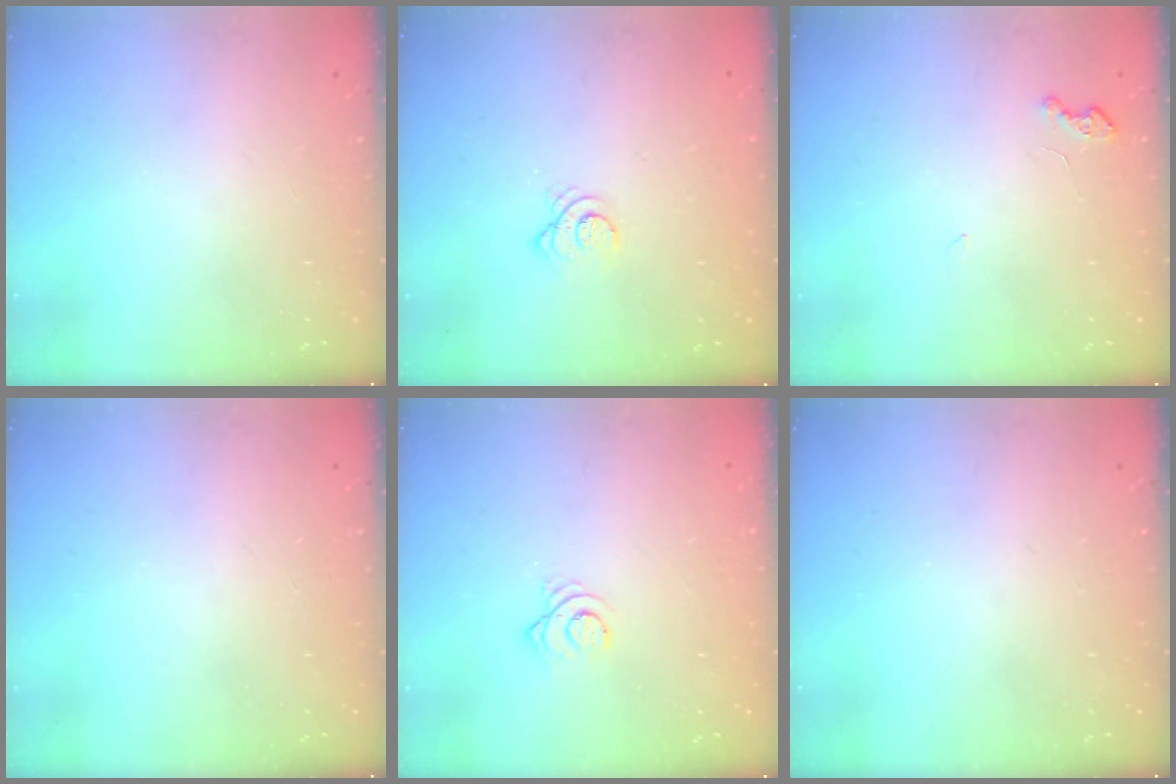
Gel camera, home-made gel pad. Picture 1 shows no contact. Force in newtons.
{"total": 3.5, "press": 3.5, "slide": 0.5}
{"total": 3.4, "press": 3.3, "slide": 0.6}
{"total": 0.0}
{"total": 3.6, "press": 3.6, "slide": 0.4}
{"total": 0.0}